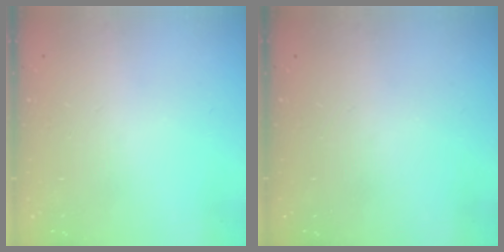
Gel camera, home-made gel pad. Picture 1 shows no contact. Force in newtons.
{"total": 0.0}